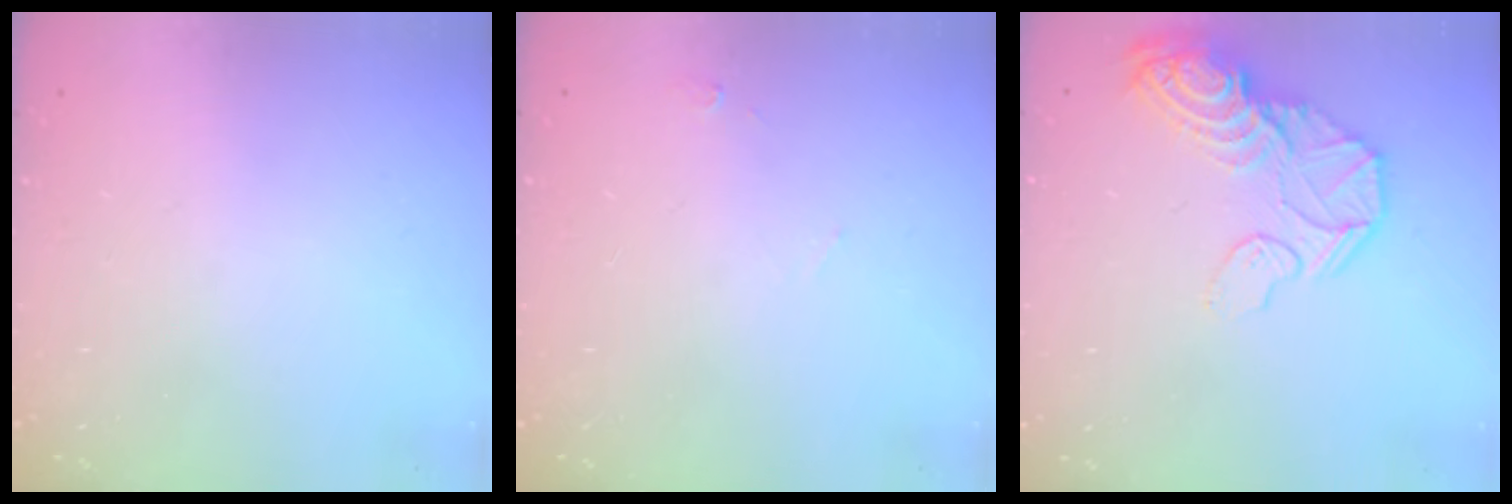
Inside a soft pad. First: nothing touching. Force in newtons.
{"total": 9.1, "press": 4.0, "slide": 8.2}
{"total": 21.5, "press": 18.0, "slide": 11.9}